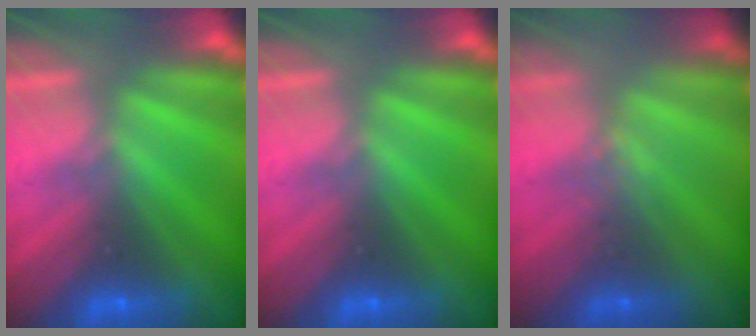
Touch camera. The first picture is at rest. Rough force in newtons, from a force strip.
{"total": 0.0}
{"total": 2.5}